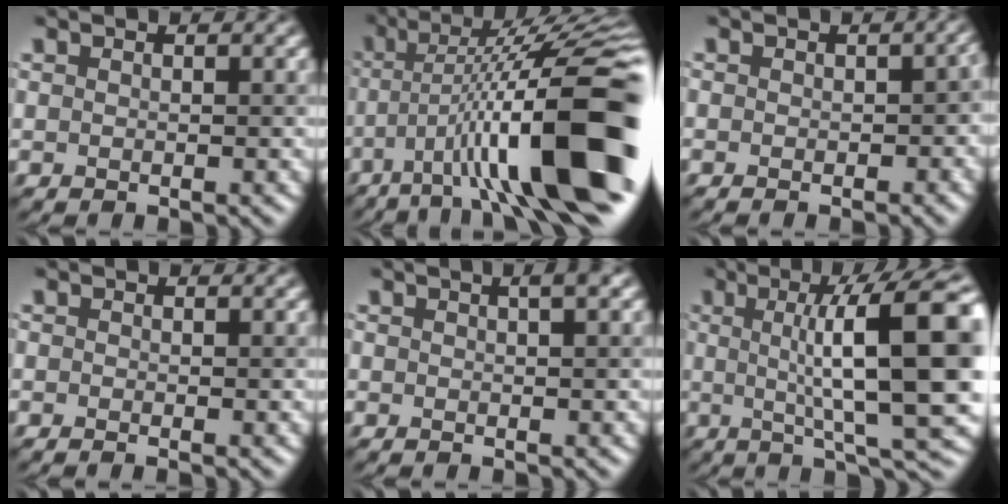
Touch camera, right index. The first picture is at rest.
{"total": 15.5, "force": [-4.3, 4.0, 14.4], "torque": [-0.213, 0.015, -0.061]}
{"total": 2.5, "force": [-1.1, 1.1, 2.0], "torque": [-0.011, 0.001, 0.000]}
{"total": 0.9, "force": [-0.7, 0.2, 0.4], "torque": [0.007, -0.007, -0.013]}
{"total": 1.9, "force": [0.2, 0.5, 1.8], "torque": [-0.014, 0.004, -0.007]}
{"total": 14.1, "force": [2.0, 3.0, 13.6], "torque": [-0.154, 0.010, 0.038]}